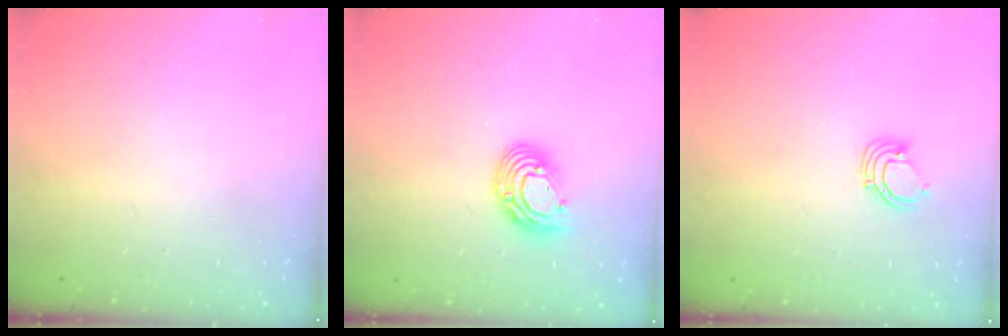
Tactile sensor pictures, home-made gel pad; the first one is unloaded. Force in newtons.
{"total": 10.3, "press": 10.3, "slide": 1.1}
{"total": 2.9, "press": 2.9, "slide": 0.3}